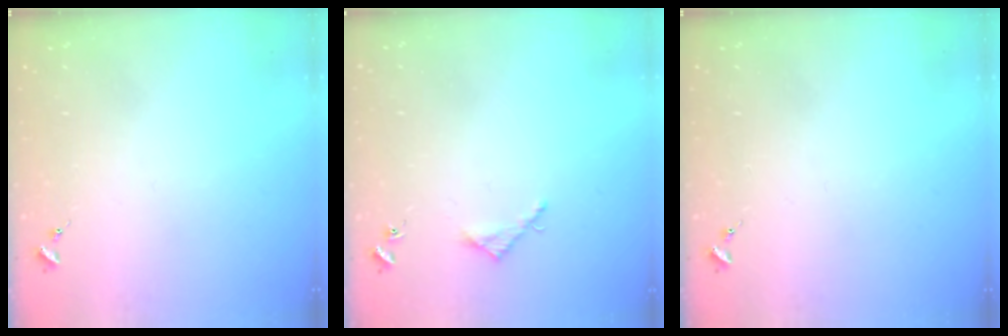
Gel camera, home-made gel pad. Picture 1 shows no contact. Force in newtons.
{"total": 3.3, "press": 3.3, "slide": 0.3}
{"total": 0.0}